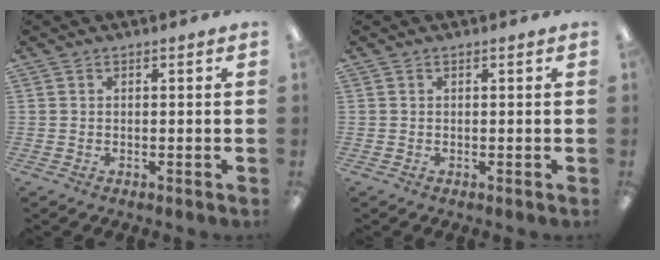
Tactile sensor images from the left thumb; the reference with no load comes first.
{"total": 0.0}